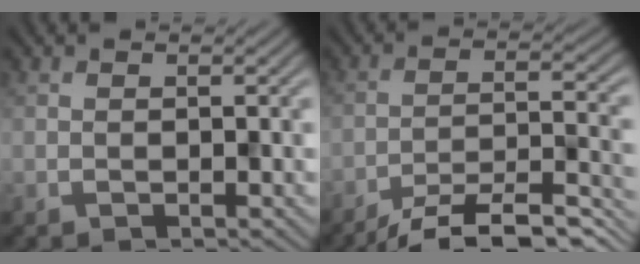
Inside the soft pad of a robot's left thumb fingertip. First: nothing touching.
{"total": 12.1, "force": [-10.0, 2.4, 6.3], "torque": [-0.112, -0.011, -0.147]}